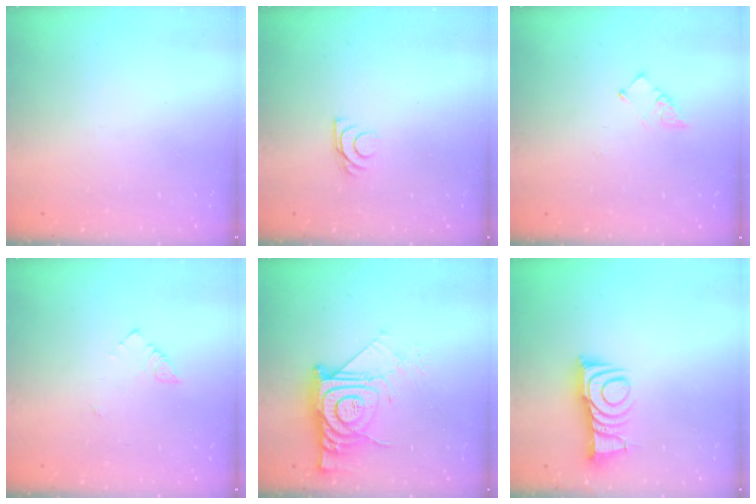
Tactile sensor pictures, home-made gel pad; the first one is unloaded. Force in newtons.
{"total": 7.5, "press": 7.4, "slide": 0.6}
{"total": 3.2, "press": 3.2, "slide": 0.6}
{"total": 3.0, "press": 2.9, "slide": 0.4}
{"total": 14.7, "press": 14.6, "slide": 1.0}
{"total": 10.4, "press": 10.4, "slide": 0.2}